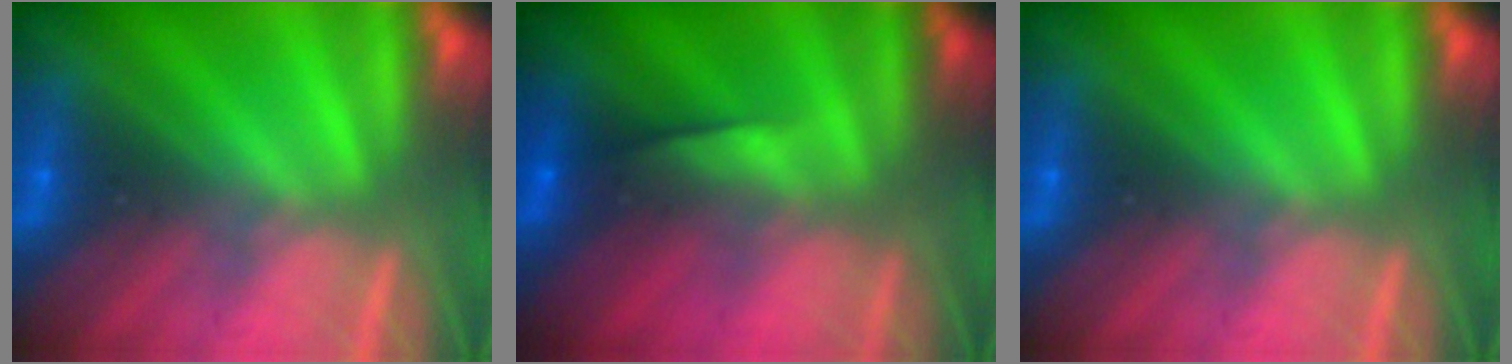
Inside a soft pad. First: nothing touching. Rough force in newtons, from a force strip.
{"total": 3.7}
{"total": 0.0}